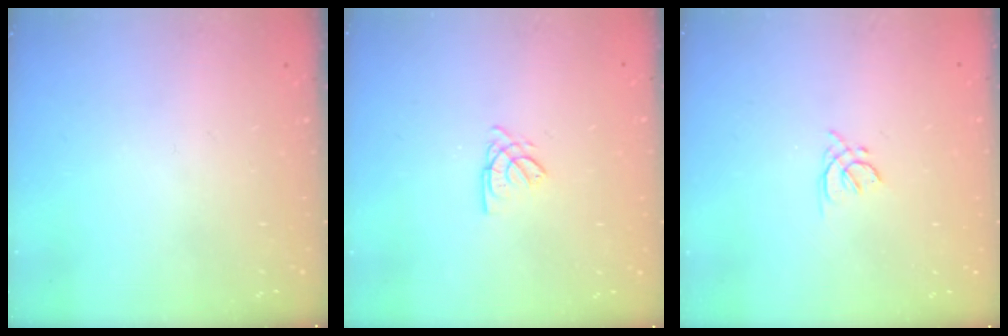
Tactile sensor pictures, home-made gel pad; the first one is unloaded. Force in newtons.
{"total": 2.6, "press": 2.6, "slide": 0.1}
{"total": 1.8, "press": 1.7, "slide": 0.5}